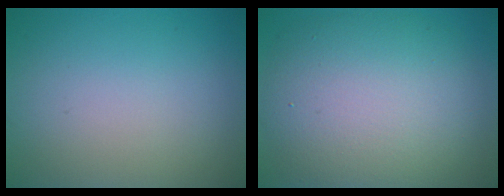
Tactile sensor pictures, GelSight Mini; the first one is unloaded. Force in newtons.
{"total": 10.1, "press": 10.0, "slide": 1.1}